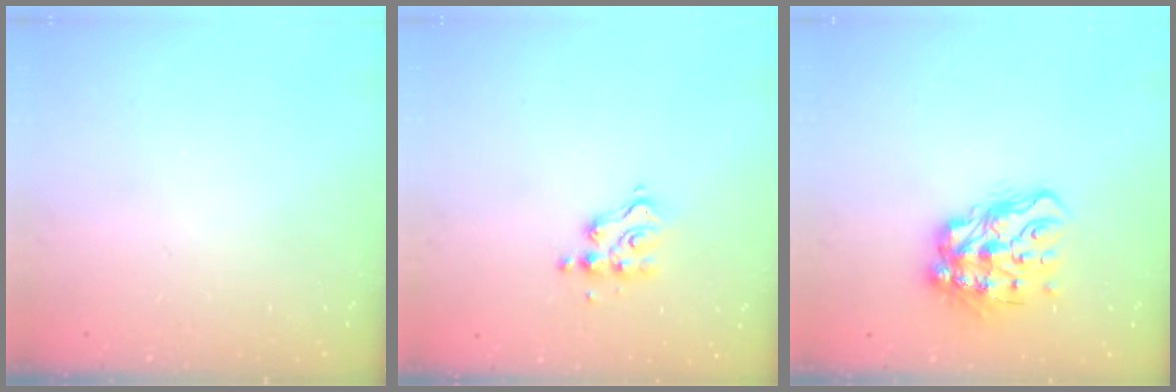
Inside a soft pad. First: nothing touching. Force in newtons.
{"total": 6.8, "press": 6.7, "slide": 0.6}
{"total": 14.4, "press": 14.3, "slide": 1.5}